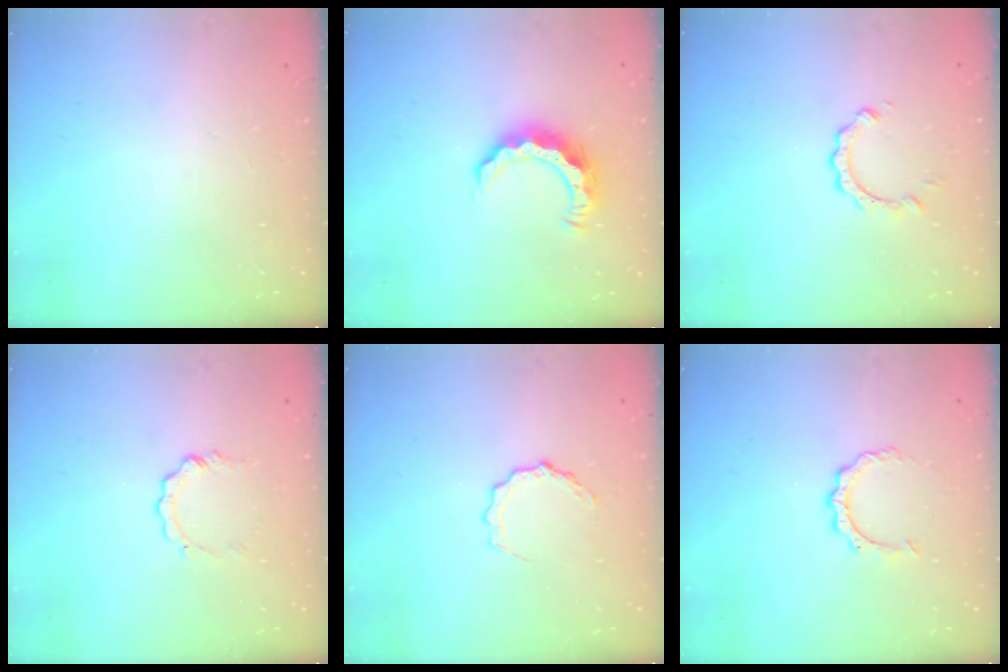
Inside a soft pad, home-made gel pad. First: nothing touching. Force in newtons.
{"total": 8.6, "press": 8.6, "slide": 0.4}
{"total": 3.0, "press": 3.0, "slide": 0.1}
{"total": 3.9, "press": 3.9, "slide": 0.5}
{"total": 5.7, "press": 5.7, "slide": 0.5}
{"total": 5.3, "press": 5.3, "slide": 0.4}